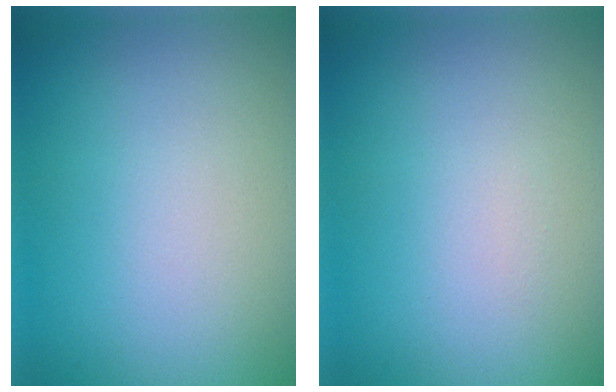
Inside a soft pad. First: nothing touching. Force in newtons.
{"total": 0.0}